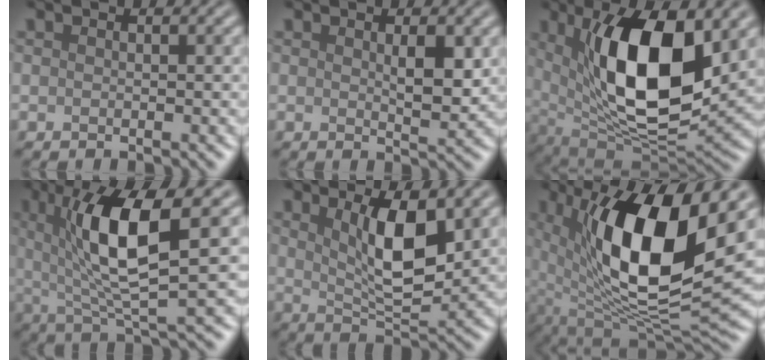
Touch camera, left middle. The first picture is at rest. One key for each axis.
{"total": 2.6, "fx": 0.7, "fy": 0.8, "fz": 2.3, "tx": -0.039, "ty": -0.006, "tz": 0.014}
{"total": 12.9, "fx": 3.2, "fy": 5.3, "fz": 11.3, "tx": -0.184, "ty": -0.012, "tz": 0.055}
{"total": 9.1, "fx": 2.0, "fy": 2.3, "fz": 8.5, "tx": -0.149, "ty": -0.004, "tz": 0.039}
{"total": 6.3, "fx": 2.1, "fy": 2.0, "fz": 5.6, "tx": -0.100, "ty": -0.008, "tz": 0.040}
{"total": 14.8, "fx": 3.8, "fy": 5.7, "fz": 13.2, "tx": -0.221, "ty": -0.009, "tz": 0.063}